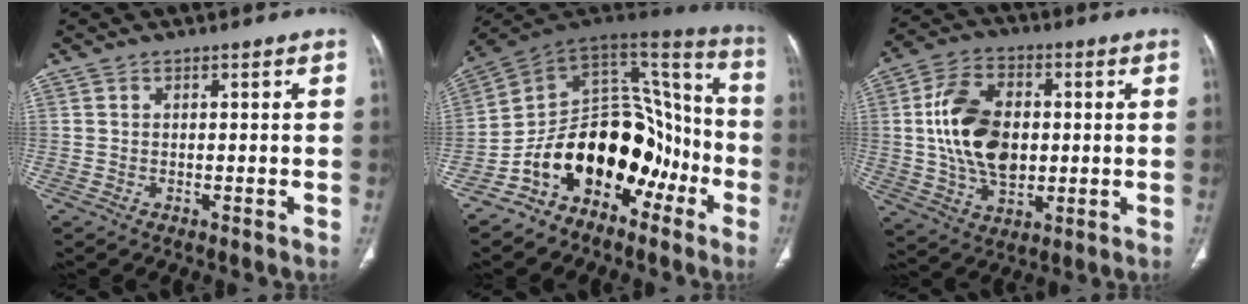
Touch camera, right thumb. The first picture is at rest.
{"total": 22.4, "force": [-9.4, 14.3, 14.5], "torque": [-0.180, 0.124, -0.150]}
{"total": 15.8, "force": [0.9, 10.2, 12.0], "torque": [-0.199, 0.010, 0.019]}